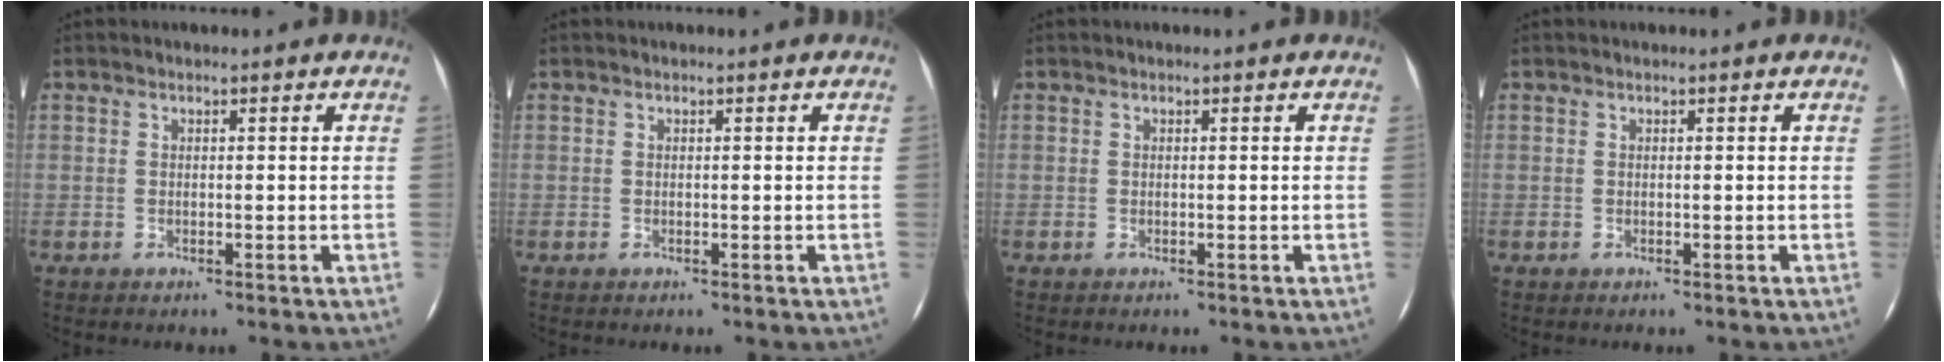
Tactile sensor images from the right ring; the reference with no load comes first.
{"total": 0.0}
{"total": 0.0}
{"total": 0.0}